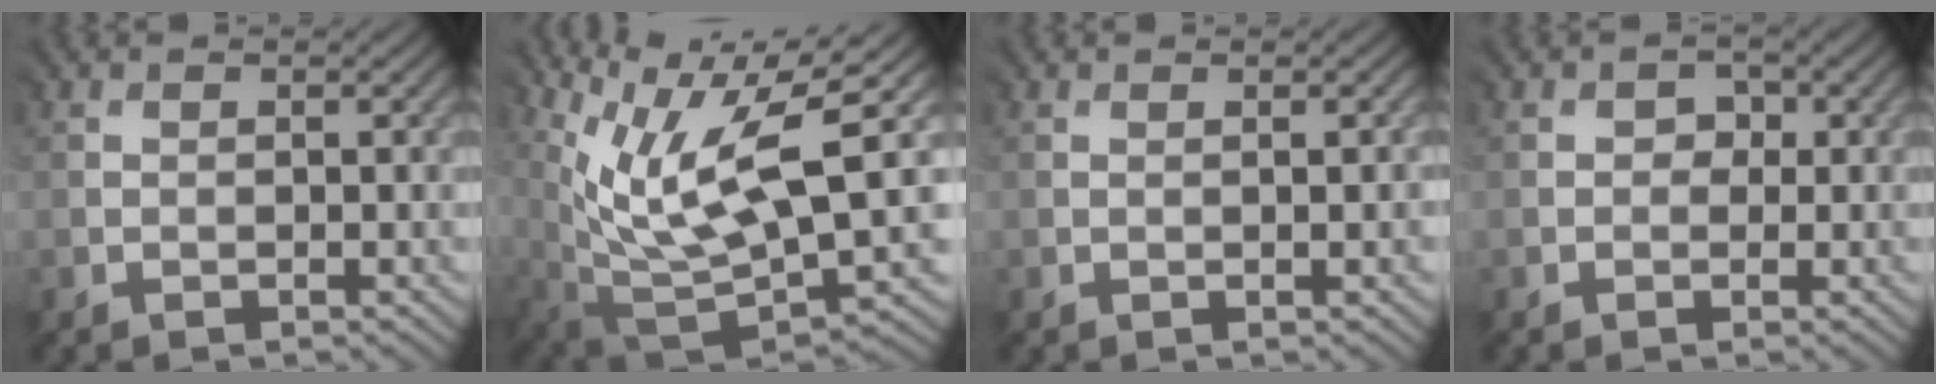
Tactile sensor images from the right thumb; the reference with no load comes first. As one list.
[{"total": 12.4, "force": [4.4, 4.3, 10.7], "torque": [-0.210, -0.011, 0.091]}, {"total": 0.5, "force": [0.1, -0.5, -0.1], "torque": [0.001, 0.001, 0.003]}, {"total": 1.3, "force": [0.2, 1.3, -0.1], "torque": [0.006, -0.002, 0.004]}]